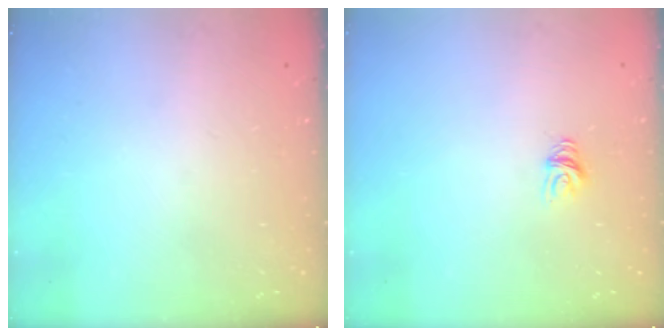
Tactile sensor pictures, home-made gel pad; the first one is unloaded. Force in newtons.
{"total": 4.7, "press": 4.7, "slide": 0.3}